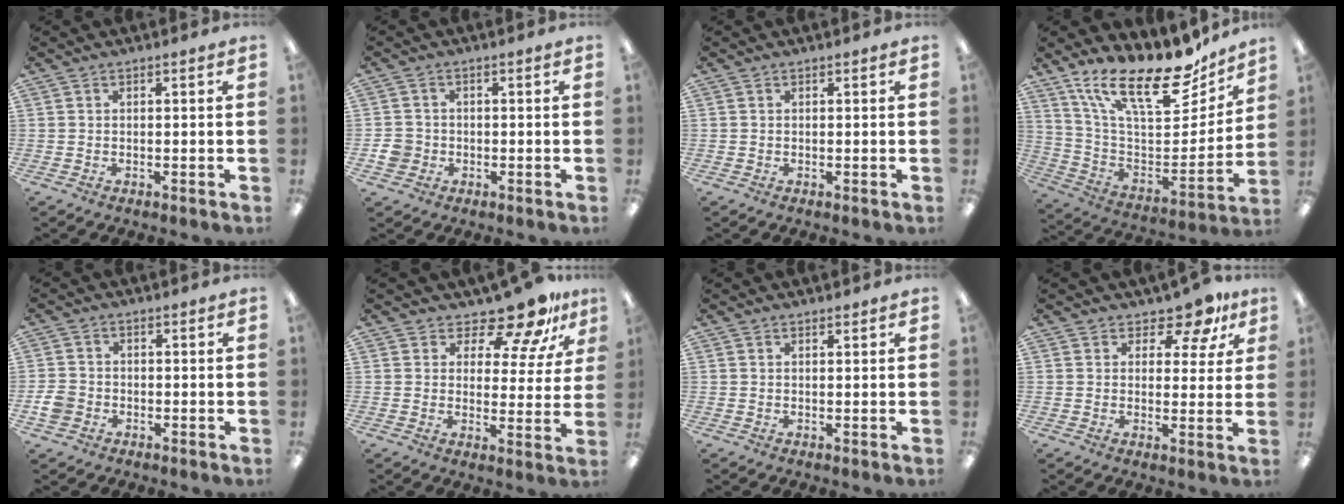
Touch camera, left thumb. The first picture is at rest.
{"total": 4.3, "force": [-1.1, 3.9, 1.4], "torque": [-0.028, 0.007, -0.019]}
{"total": 0.0}
{"total": 22.8, "force": [16.7, 7.6, 13.6], "torque": [-0.224, -0.113, 0.287]}
{"total": 4.0, "force": [-1.2, 3.4, 1.7], "torque": [-0.032, 0.007, -0.023]}
{"total": 12.1, "force": [10.2, 4.3, 4.9], "torque": [-0.080, -0.073, 0.184]}
{"total": 0.9, "force": [0.9, 0.3, 0.1], "torque": [0.005, -0.003, 0.015]}
{"total": 8.3, "force": [6.2, 4.0, 3.8], "torque": [-0.048, -0.039, 0.109]}